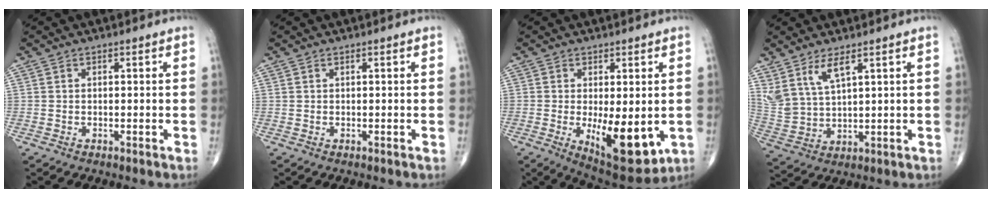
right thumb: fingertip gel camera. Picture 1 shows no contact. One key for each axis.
{"total": 0.0}
{"total": 12.2, "fx": -2.3, "fy": 4.9, "fz": 11.0, "tx": -0.143, "ty": -0.026, "tz": -0.019}
{"total": 8.0, "fx": 5.0, "fy": 2.8, "fz": 5.6, "tx": -0.120, "ty": -0.025, "tz": 0.115}